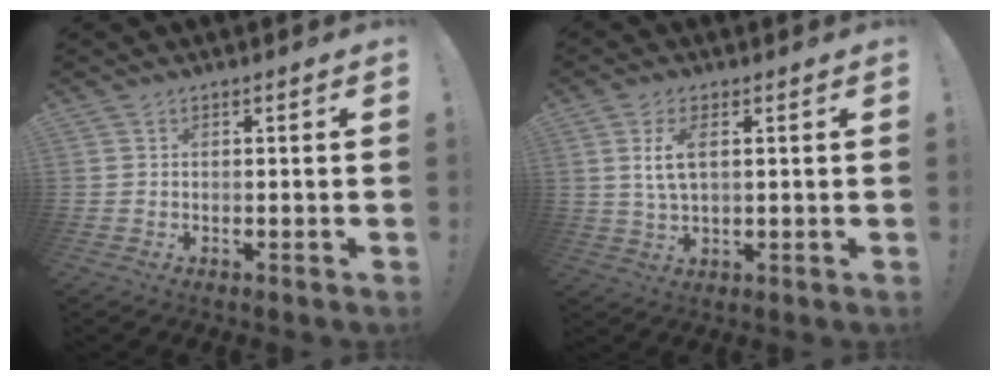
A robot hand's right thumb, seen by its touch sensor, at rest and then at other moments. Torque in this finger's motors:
{"motor_torque": [-0.21, 0.61, 0.45, 0.50, 0.05]}